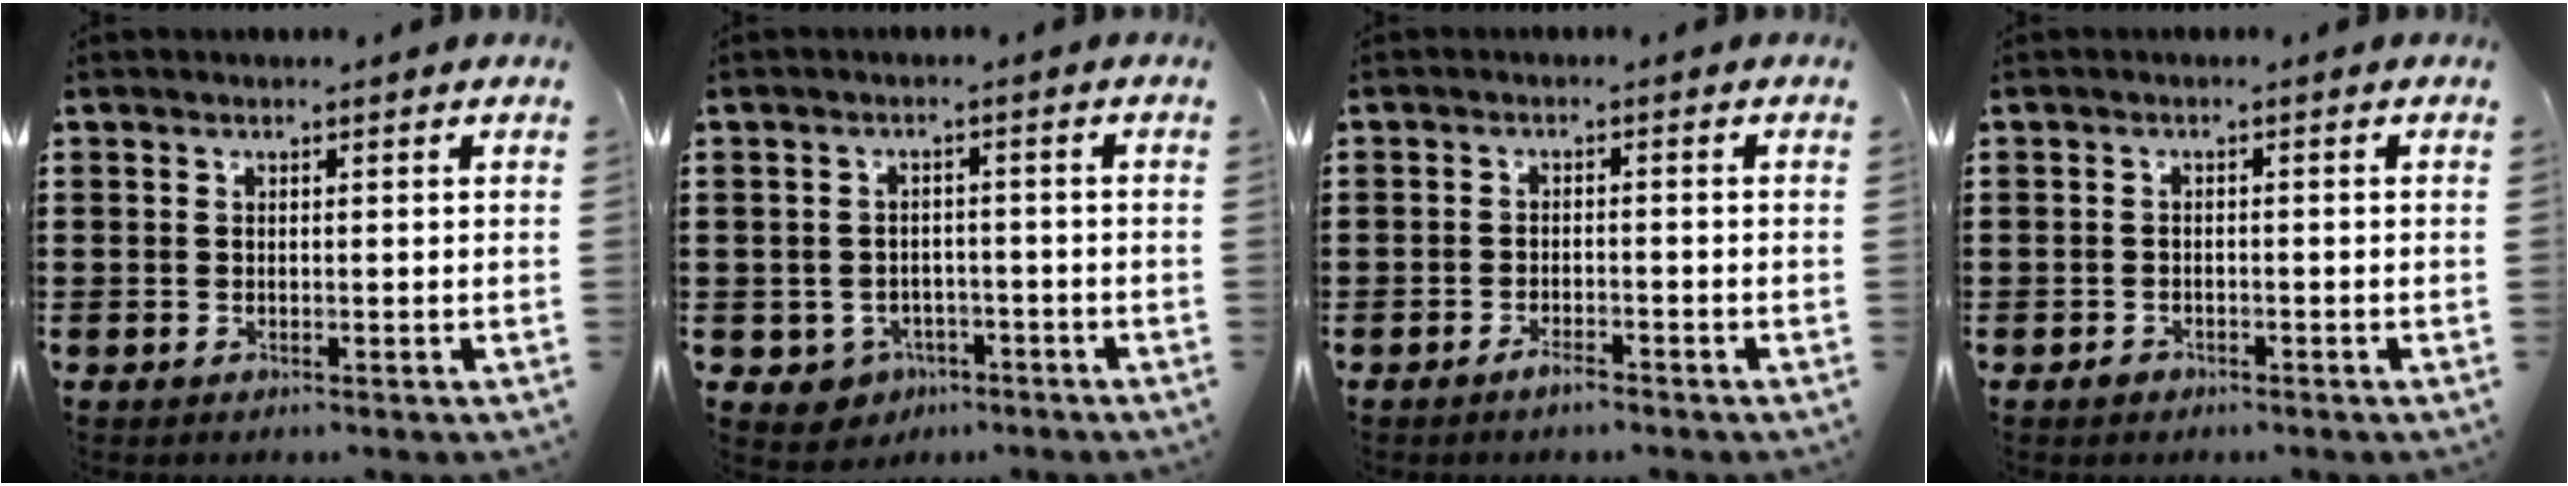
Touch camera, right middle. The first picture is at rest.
{"total": 2.6, "force": [-1.9, 1.8, 0.2], "torque": [-0.014, 0.002, -0.042]}
{"total": 2.1, "force": [-1.7, 0.5, 1.1], "torque": [-0.022, 0.000, -0.031]}
{"total": 1.1, "force": [-0.8, 0.6, 0.4], "torque": [-0.010, 0.000, -0.017]}